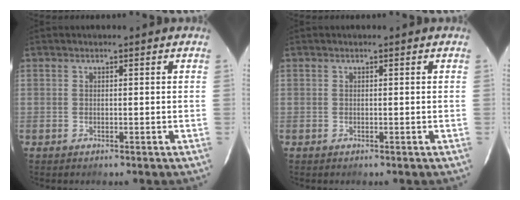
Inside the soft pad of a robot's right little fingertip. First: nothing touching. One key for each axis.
{"total": 0.0}